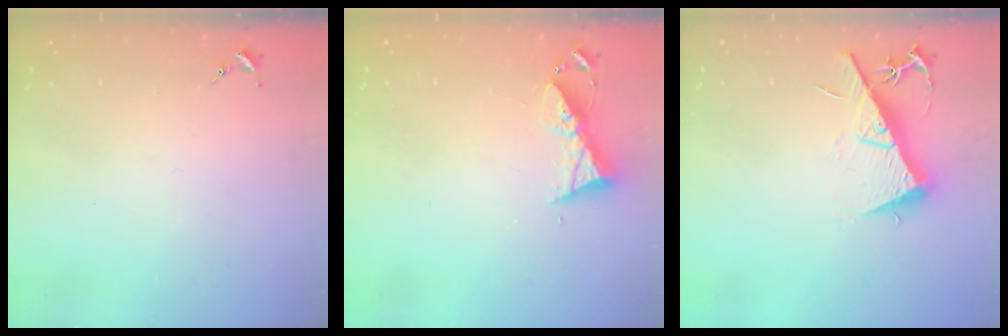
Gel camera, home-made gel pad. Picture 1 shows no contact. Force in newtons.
{"total": 7.4, "press": 7.4, "slide": 0.4}
{"total": 12.5, "press": 12.5, "slide": 0.5}